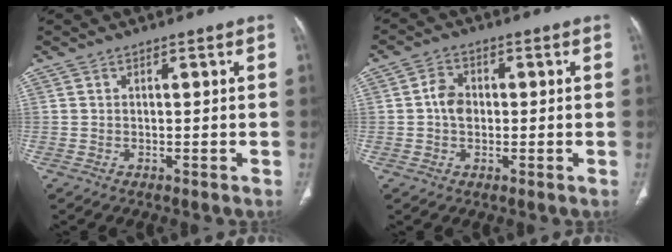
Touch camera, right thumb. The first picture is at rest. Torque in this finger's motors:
{"motor_torque": [0.64, 0.79, 0.54, -0.60, 0.02]}